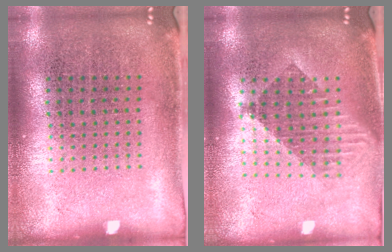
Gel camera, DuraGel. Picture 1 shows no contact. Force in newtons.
{"total": 1.7, "press": 1.4, "slide": 1.0}